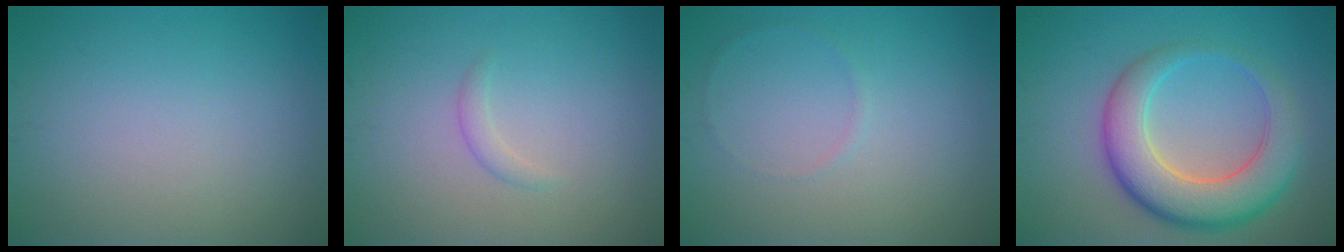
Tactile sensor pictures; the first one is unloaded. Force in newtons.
{"total": 1.0, "press": 1.0, "slide": 0.0}
{"total": 0.6, "press": 0.6, "slide": 0.1}
{"total": 7.7, "press": 7.7, "slide": 0.3}